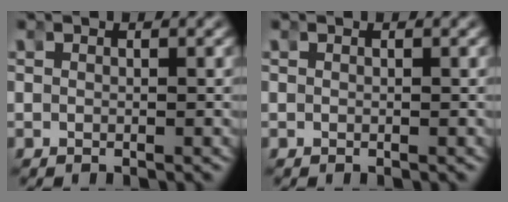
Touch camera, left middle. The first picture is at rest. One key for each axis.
{"total": 0.0}